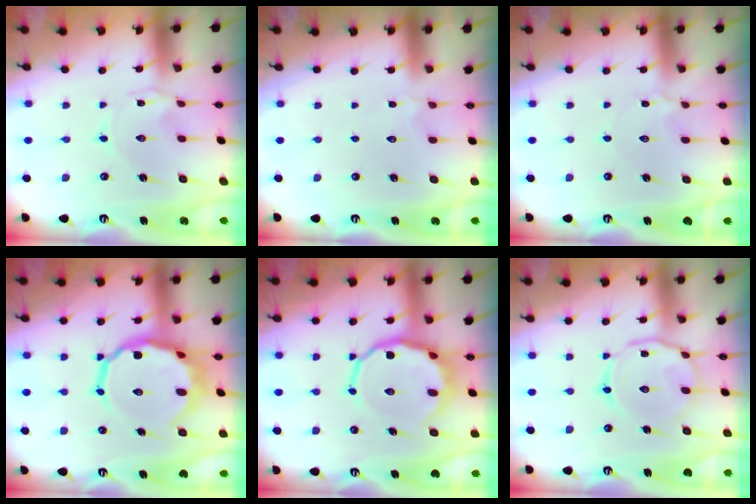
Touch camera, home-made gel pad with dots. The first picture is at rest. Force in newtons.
{"total": 2.2, "press": 2.2, "slide": 0.5}
{"total": 2.7, "press": 2.7, "slide": 0.3}
{"total": 13.1, "press": 12.7, "slide": 3.3}
{"total": 10.5, "press": 9.9, "slide": 3.3}
{"total": 10.2, "press": 10.1, "slide": 0.7}